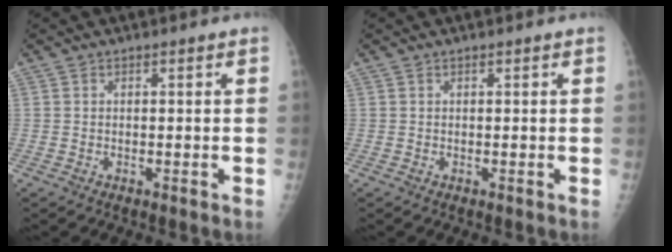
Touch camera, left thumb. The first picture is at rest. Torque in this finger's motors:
{"motor_torque": [0.00, 0.01, -0.02, -0.03, 0.00]}